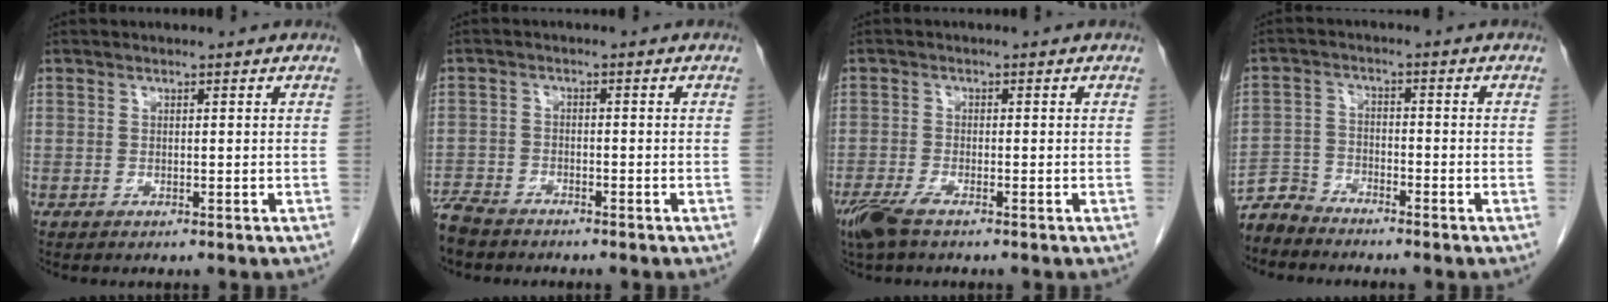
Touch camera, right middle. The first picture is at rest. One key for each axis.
{"total": 5.7, "fx": -5.1, "fy": 1.9, "fz": 1.6, "tx": -0.031, "ty": -0.013, "tz": -0.093}
{"total": 4.3, "fx": -3.0, "fy": 0.8, "fz": 3.0, "tx": -0.066, "ty": -0.011, "tz": -0.059}
{"total": 4.3, "fx": -4.2, "fy": 0.8, "fz": -0.3, "tx": 0.008, "ty": -0.009, "tz": -0.085}